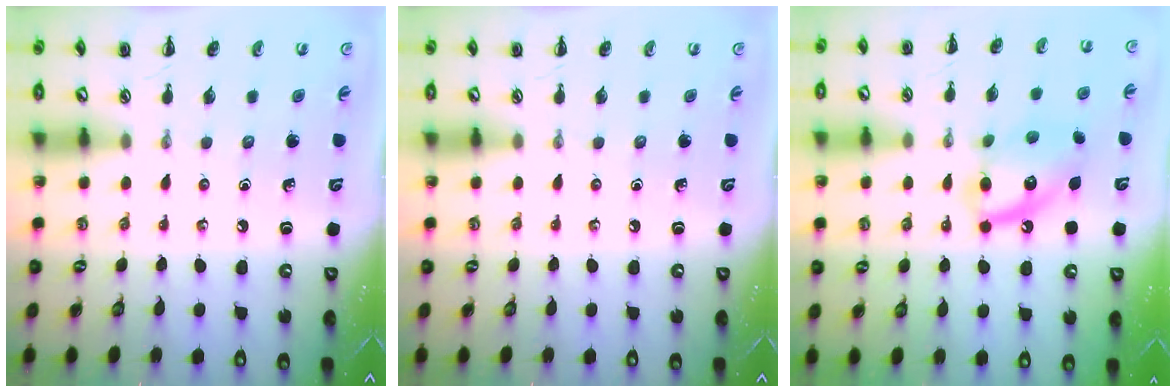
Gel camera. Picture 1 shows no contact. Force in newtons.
{"total": 0.0}
{"total": 13.2, "press": 13.1, "slide": 1.3}